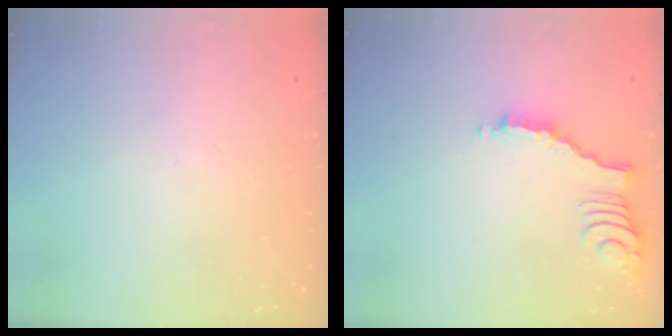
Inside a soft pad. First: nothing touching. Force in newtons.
{"total": 2.6, "press": 2.6, "slide": 0.4}